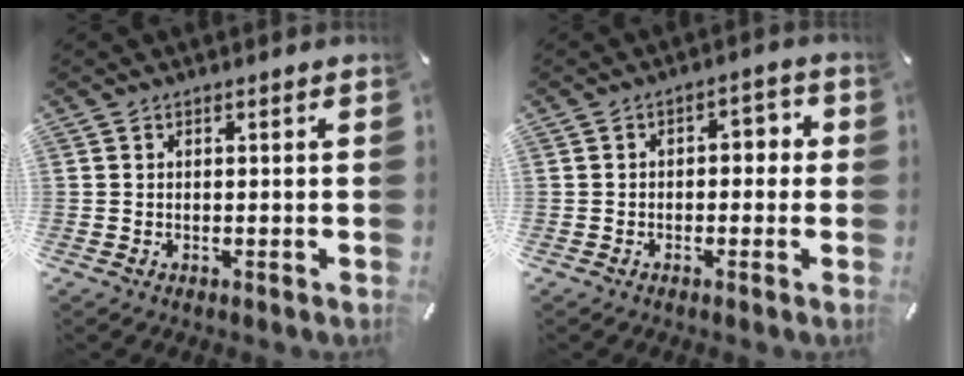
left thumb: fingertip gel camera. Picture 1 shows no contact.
{"total": 3.1, "force": [-1.4, 2.0, 1.9], "torque": [-0.031, 0.014, -0.034]}